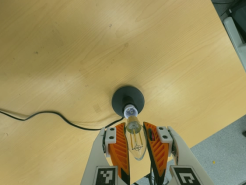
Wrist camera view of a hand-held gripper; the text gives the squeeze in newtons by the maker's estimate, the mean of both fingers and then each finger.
{"total": 21.5, "left": 23.4, "right": 19.7}